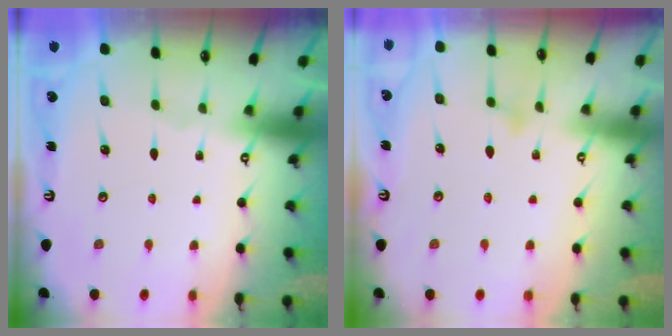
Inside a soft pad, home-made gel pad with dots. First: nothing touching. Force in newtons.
{"total": 7.1, "press": 7.1, "slide": 0.5}